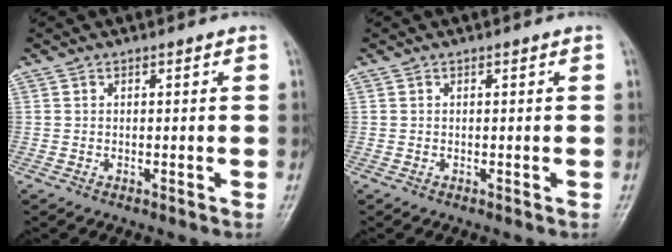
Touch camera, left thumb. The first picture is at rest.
{"total": 0.0}